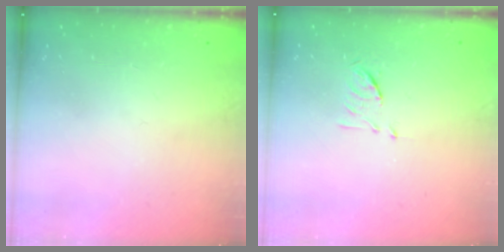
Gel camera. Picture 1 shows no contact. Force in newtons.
{"total": 6.3, "press": 6.2, "slide": 1.0}